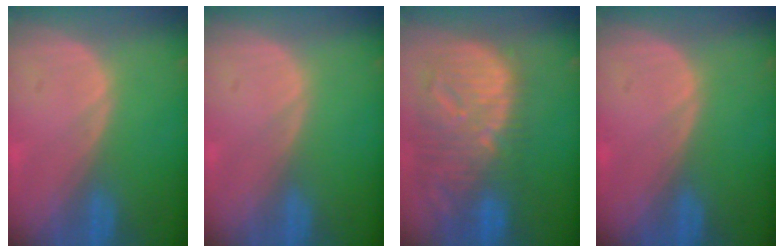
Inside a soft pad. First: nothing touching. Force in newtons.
{"total": 0.0}
{"total": 12.9, "press": 11.2, "slide": 6.4}
{"total": 0.0}